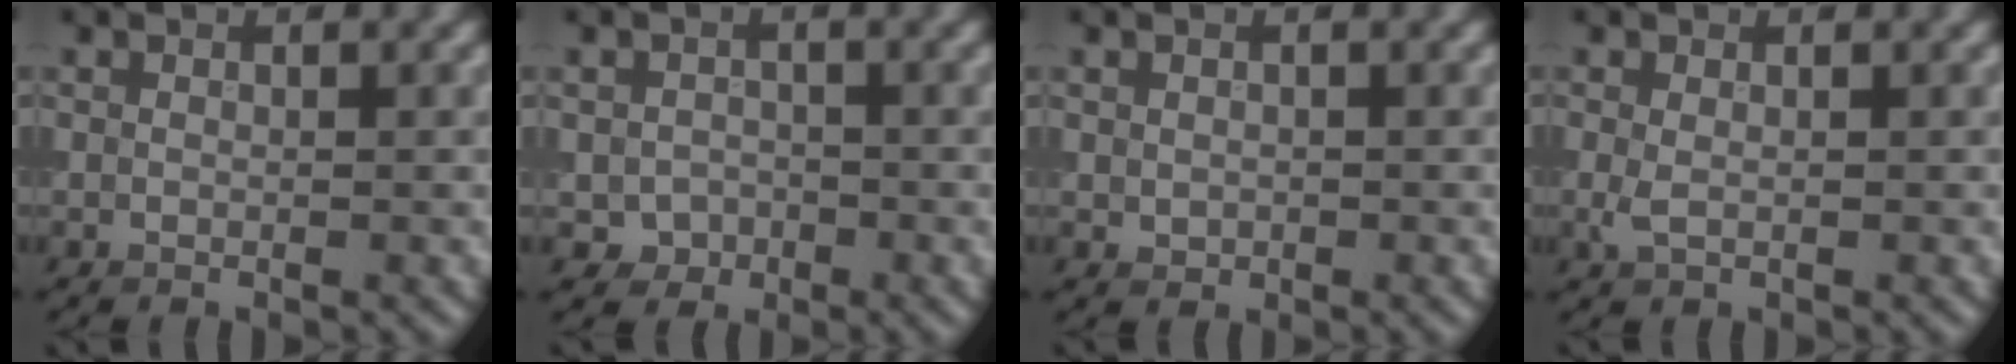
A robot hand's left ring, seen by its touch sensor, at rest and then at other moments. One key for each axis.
{"total": 1.5, "fx": -0.6, "fy": 1.4, "fz": 0.1, "tx": 0.007, "ty": 0.000, "tz": -0.012}
{"total": 0.7, "fx": 0.0, "fy": 0.7, "fz": 0.2, "tx": -0.003, "ty": -0.002, "tz": 0.003}
{"total": 1.1, "fx": 0.0, "fy": 0.6, "fz": 0.9, "tx": -0.023, "ty": 0.002, "tz": 0.001}